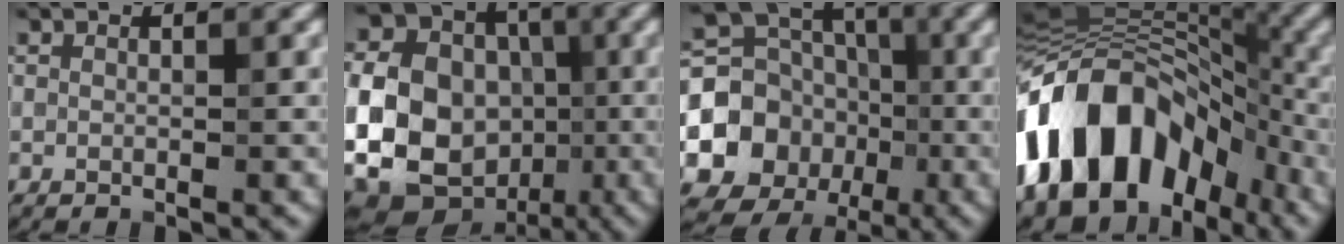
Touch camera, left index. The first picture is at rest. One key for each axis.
{"total": 24.9, "fx": -2.2, "fy": 22.1, "fz": 11.1, "tx": -0.241, "ty": 0.028, "tz": -0.088}
{"total": 11.8, "fx": -1.2, "fy": 10.3, "fz": 5.7, "tx": -0.128, "ty": -0.015, "tz": -0.029}
{"total": 15.0, "fx": -5.2, "fy": 9.3, "fz": 10.5, "tx": -0.179, "ty": 0.030, "tz": -0.112}